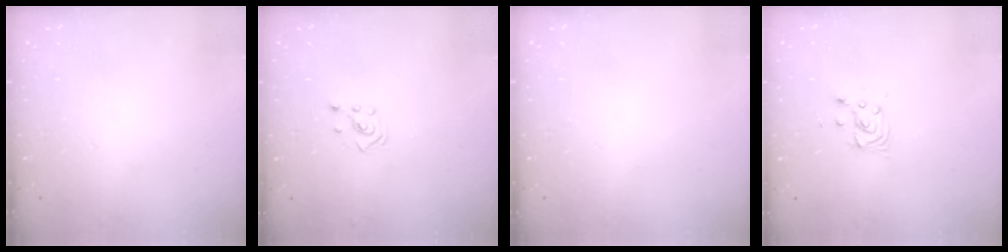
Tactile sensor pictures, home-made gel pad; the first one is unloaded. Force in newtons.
{"total": 2.1, "press": 1.9, "slide": 0.8}
{"total": 0.0}
{"total": 4.0, "press": 4.0, "slide": 0.4}